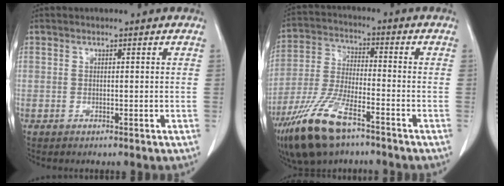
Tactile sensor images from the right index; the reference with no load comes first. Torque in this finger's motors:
{"motor_torque": [1.35, -0.79, 0.76, 0.17]}